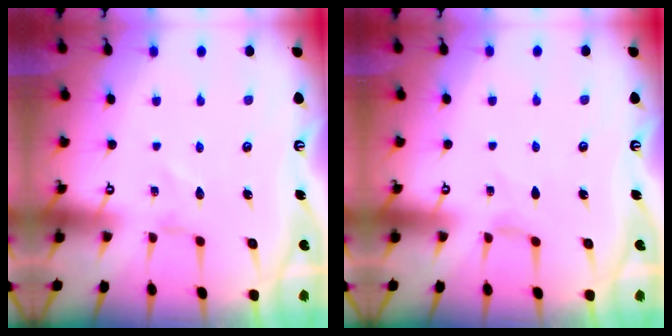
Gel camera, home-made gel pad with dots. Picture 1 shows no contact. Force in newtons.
{"total": 0.0}